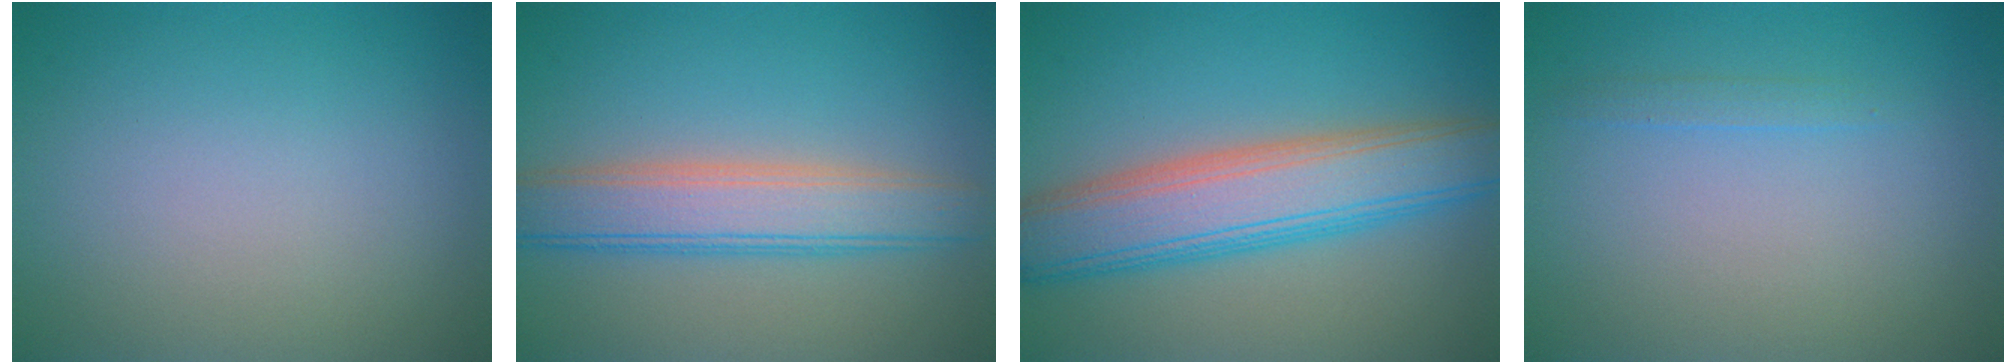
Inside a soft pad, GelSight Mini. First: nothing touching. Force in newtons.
{"total": 5.4, "press": 5.4, "slide": 0.3}
{"total": 8.0, "press": 8.0, "slide": 0.2}
{"total": 0.9, "press": 0.9, "slide": 0.1}